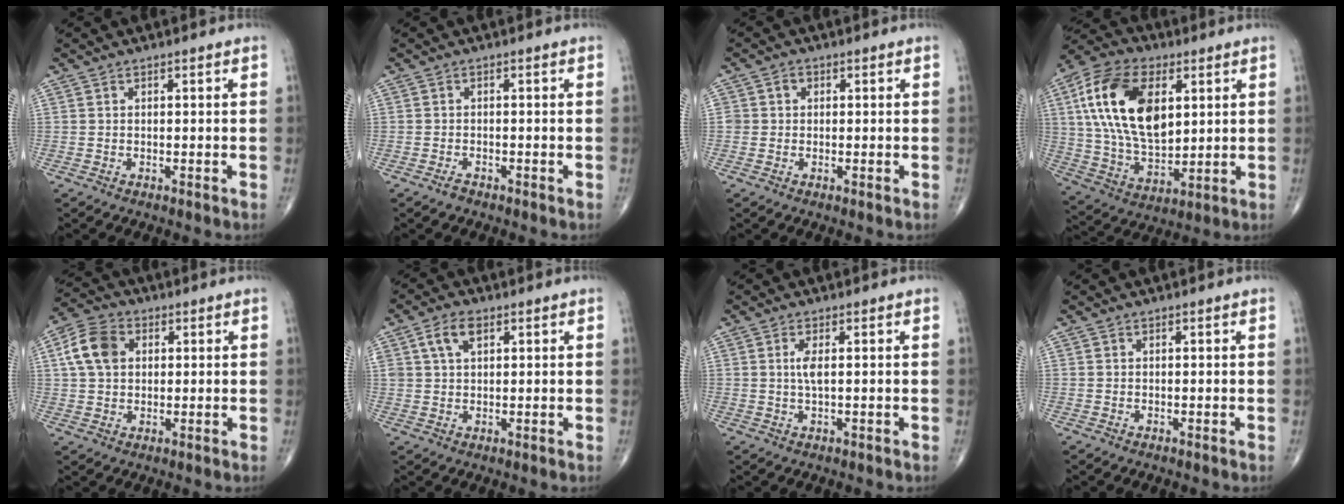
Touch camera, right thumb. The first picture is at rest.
{"total": 1.1, "force": [-0.9, 0.4, 0.4], "torque": [-0.007, 0.001, -0.017]}
{"total": 2.2, "force": [0.3, 2.1, 0.6], "torque": [0.004, 0.004, 0.002]}
{"total": 21.0, "force": [5.5, 12.0, 16.4], "torque": [-0.294, -0.010, 0.097]}
{"total": 8.5, "force": [1.9, 6.2, 5.4], "torque": [-0.097, 0.011, 0.030]}
{"total": 5.2, "force": [2.2, 3.0, 3.6], "torque": [-0.066, 0.003, 0.044]}
{"total": 2.5, "force": [0.5, 0.6, 2.4], "torque": [-0.058, -0.001, 0.012]}
{"total": 0.0}